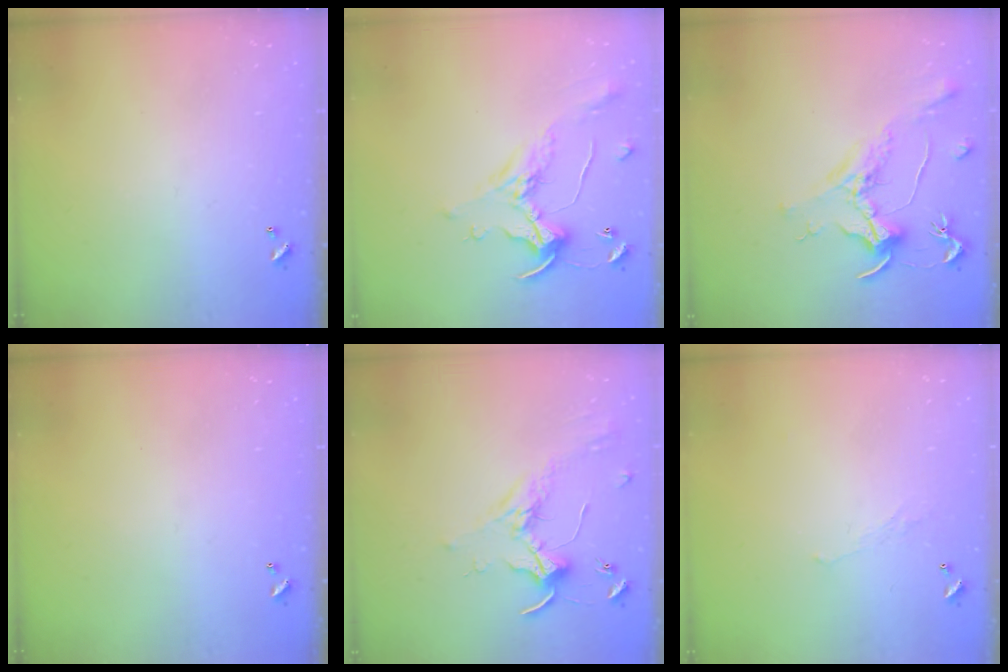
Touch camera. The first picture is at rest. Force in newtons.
{"total": 1.1, "press": 0.8, "slide": 0.9}
{"total": 1.6, "press": 1.4, "slide": 0.7}
{"total": 0.0}
{"total": 1.7, "press": 1.7, "slide": 0.4}
{"total": 0.6, "press": 0.2, "slide": 0.6}